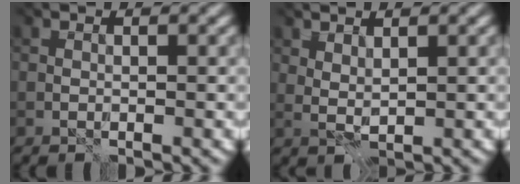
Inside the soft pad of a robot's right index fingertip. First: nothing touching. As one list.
[{"total": 1.4, "force": [1.3, -0.1, 0.3], "torque": [-0.013, -0.003, 0.028]}]